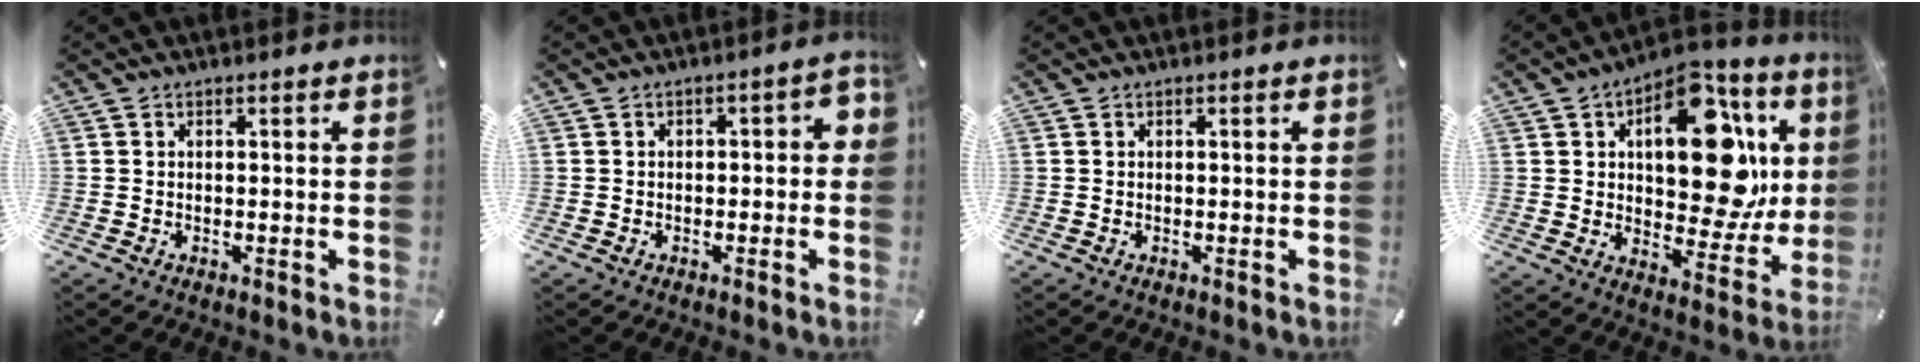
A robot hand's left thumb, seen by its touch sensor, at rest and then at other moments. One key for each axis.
{"total": 2.7, "fx": -1.4, "fy": 1.7, "fz": 1.7, "tx": -0.027, "ty": 0.014, "tz": -0.027}
{"total": 0.0}
{"total": 21.9, "fx": 6.4, "fy": 12.2, "fz": 17.0, "tx": -0.227, "ty": -0.030, "tz": 0.105}